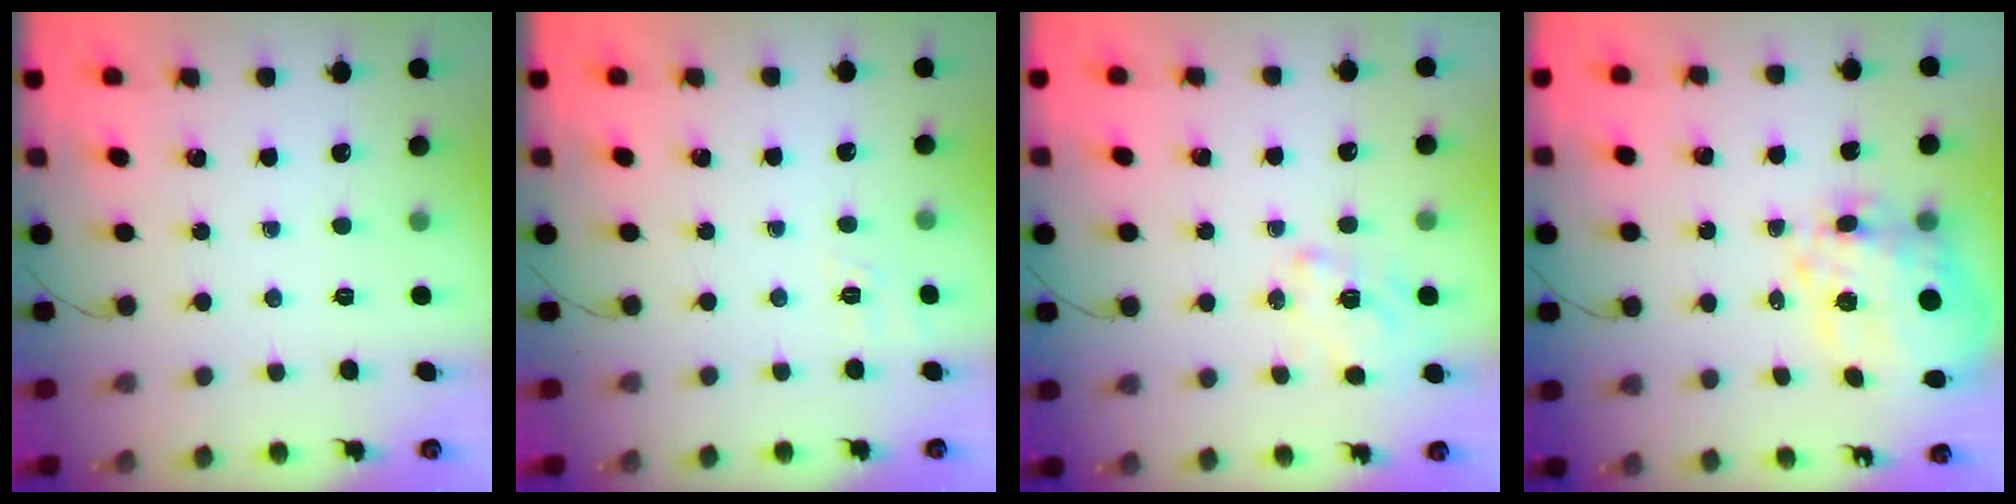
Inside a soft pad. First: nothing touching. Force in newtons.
{"total": 1.8, "press": 0.2, "slide": 1.8}
{"total": 1.4, "press": 1.2, "slide": 0.8}
{"total": 10.9, "press": 10.1, "slide": 4.2}